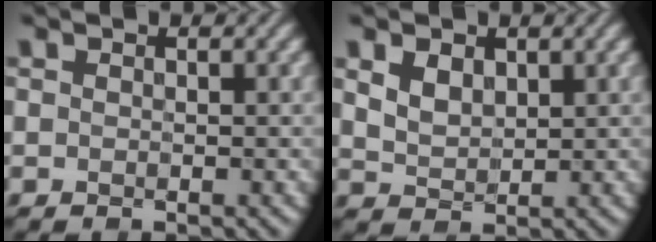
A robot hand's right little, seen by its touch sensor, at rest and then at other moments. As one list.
[{"total": 2.0, "force": [0.5, 1.5, 1.2], "torque": [-0.042, -0.006, 0.022]}]